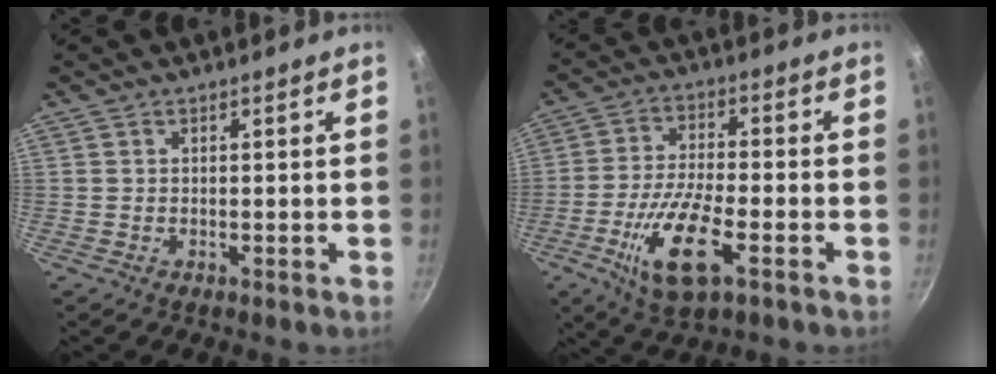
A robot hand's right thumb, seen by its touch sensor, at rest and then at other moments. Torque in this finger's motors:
{"motor_torque": [1.96, 1.76, 1.21, -1.41, 0.36]}